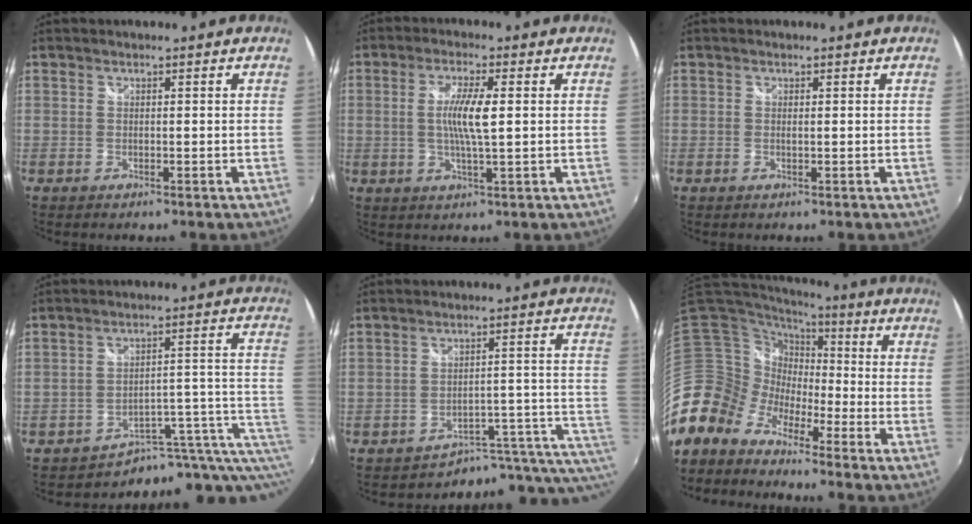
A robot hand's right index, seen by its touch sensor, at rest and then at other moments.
{"total": 6.6, "force": [0.4, 0.6, 6.5], "torque": [-0.122, -0.002, 0.007]}
{"total": 0.5, "force": [0.1, 0.1, 0.5], "torque": [-0.010, 0.000, 0.001]}
{"total": 8.6, "force": [-4.4, 3.4, 6.6], "torque": [-0.092, 0.007, -0.077]}
{"total": 10.2, "force": [-7.7, 4.5, 5.1], "torque": [-0.049, 0.010, -0.109]}
{"total": 8.0, "force": [-5.8, 5.4, 0.7], "torque": [-0.014, 0.032, -0.144]}